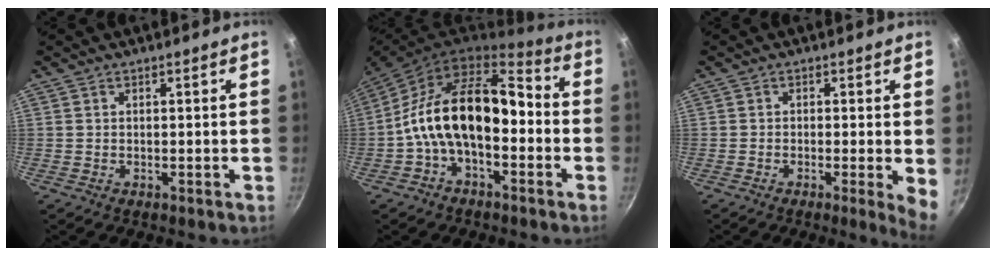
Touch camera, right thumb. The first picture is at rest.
{"total": 17.3, "force": [-3.0, 10.1, 13.7], "torque": [-0.212, 0.061, -0.071]}
{"total": 4.8, "force": [-0.6, 0.7, 4.7], "torque": [-0.057, -0.006, -0.010]}